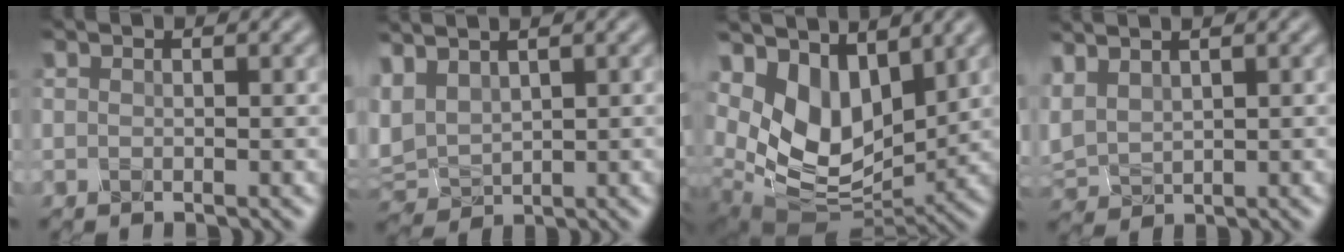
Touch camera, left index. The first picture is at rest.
{"total": 2.9, "force": [1.4, 1.8, 1.8], "torque": [-0.055, 0.011, 0.035]}
{"total": 8.2, "force": [3.7, 4.8, 5.6], "torque": [-0.126, -0.014, 0.077]}
{"total": 2.3, "force": [1.4, 1.3, 1.4], "torque": [-0.050, 0.012, 0.044]}